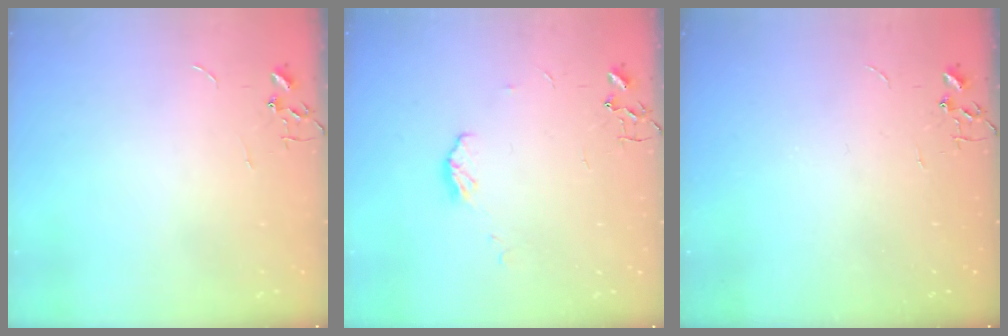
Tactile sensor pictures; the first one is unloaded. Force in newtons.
{"total": 5.7, "press": 5.7, "slide": 0.4}
{"total": 0.0}